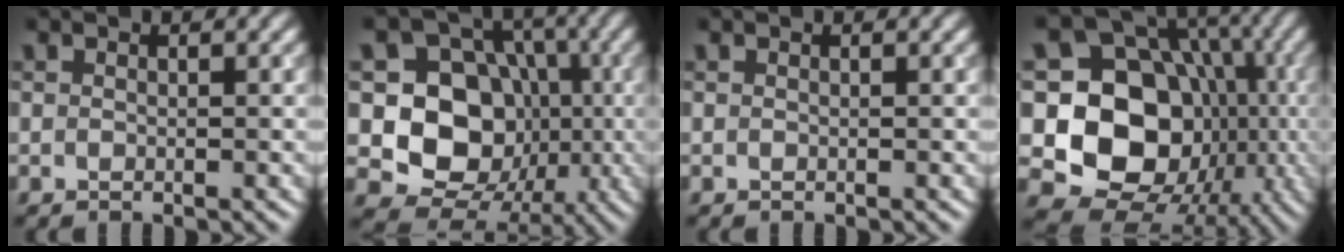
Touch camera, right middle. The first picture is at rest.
{"total": 11.3, "force": [-1.3, 9.5, 6.0], "torque": [-0.093, -0.007, -0.048]}
{"total": 0.0}
{"total": 15.4, "force": [-1.6, 12.7, 8.6], "torque": [-0.132, -0.013, -0.036]}